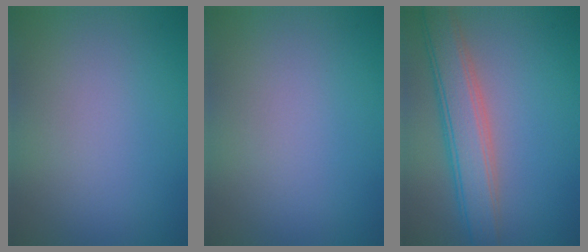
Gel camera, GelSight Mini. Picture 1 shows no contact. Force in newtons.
{"total": 0.0}
{"total": 5.2, "press": 5.2, "slide": 0.2}